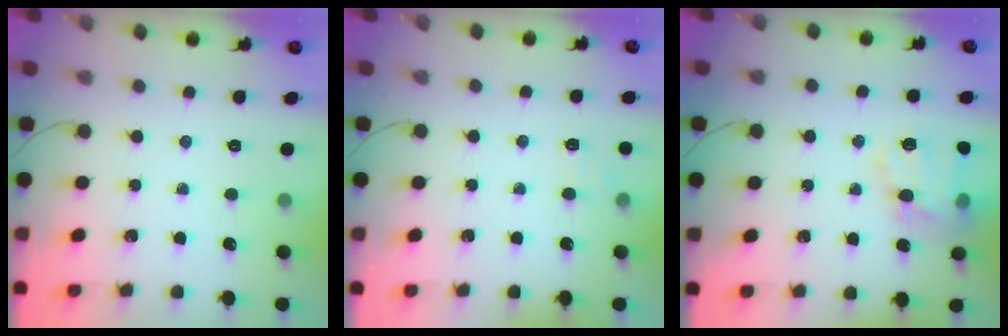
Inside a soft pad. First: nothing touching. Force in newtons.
{"total": 4.8, "press": 4.6, "slide": 1.3}
{"total": 16.4, "press": 16.1, "slide": 2.7}